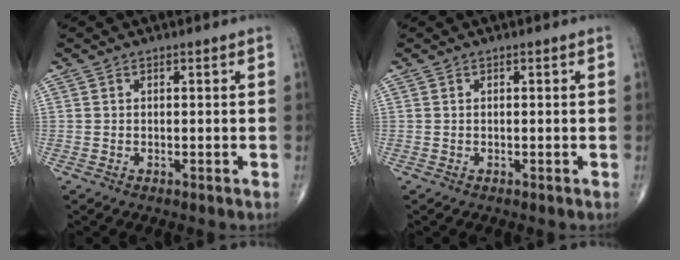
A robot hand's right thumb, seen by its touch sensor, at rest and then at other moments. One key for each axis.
{"total": 0.0}